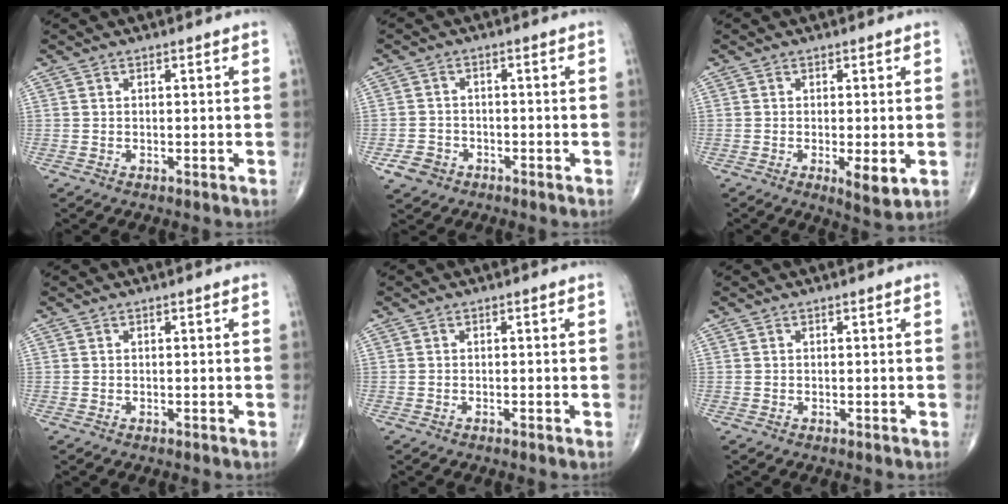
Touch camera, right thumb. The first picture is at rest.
{"total": 3.9, "force": [-2.1, 3.1, 1.1], "torque": [-0.013, 0.012, -0.034]}
{"total": 4.9, "force": [-1.1, 1.5, 4.5], "torque": [-0.074, -0.016, -0.017]}
{"total": 0.0}
{"total": 0.0}
{"total": 0.0}